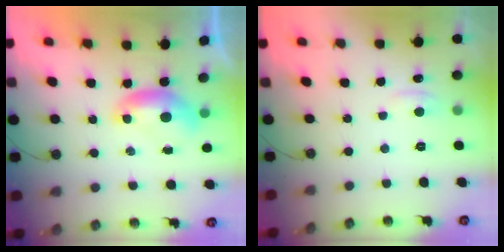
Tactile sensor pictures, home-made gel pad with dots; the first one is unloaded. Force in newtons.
{"total": 1.1, "press": 0.5, "slide": 0.9}